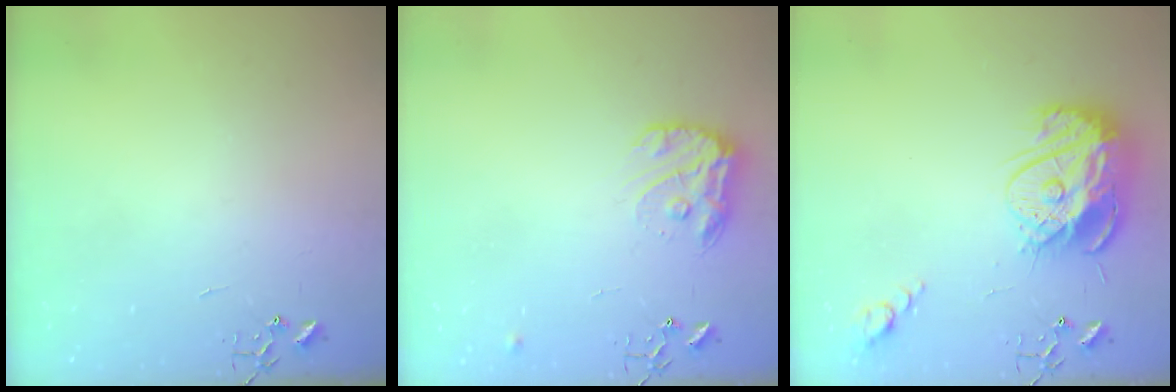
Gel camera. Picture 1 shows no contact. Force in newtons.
{"total": 12.1, "press": 12.1, "slide": 0.5}
{"total": 17.6, "press": 17.6, "slide": 1.5}